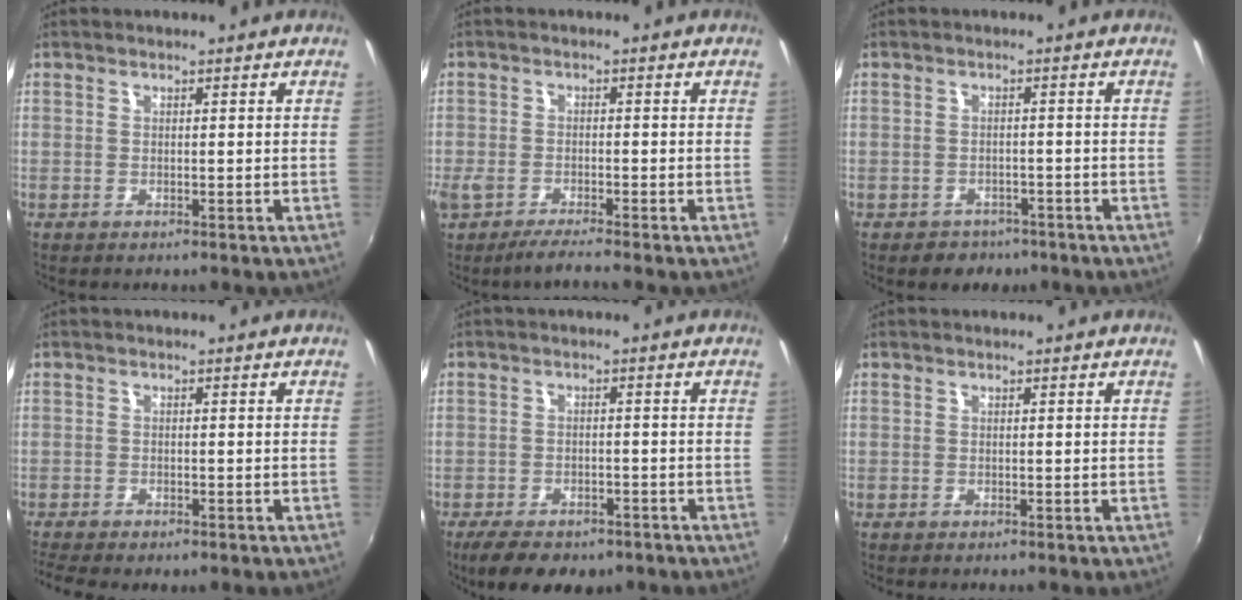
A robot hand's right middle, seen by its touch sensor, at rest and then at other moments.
{"total": 4.9, "force": [-4.1, 0.3, 2.7], "torque": [-0.070, -0.022, -0.082]}
{"total": 4.0, "force": [-2.9, 2.8, 0.7], "torque": [-0.019, 0.002, -0.037]}
{"total": 5.3, "force": [-4.2, 1.2, 2.9], "torque": [-0.073, -0.029, -0.072]}
{"total": 9.4, "force": [-7.0, 3.9, 4.9], "torque": [-0.111, -0.024, -0.106]}
{"total": 0.0}